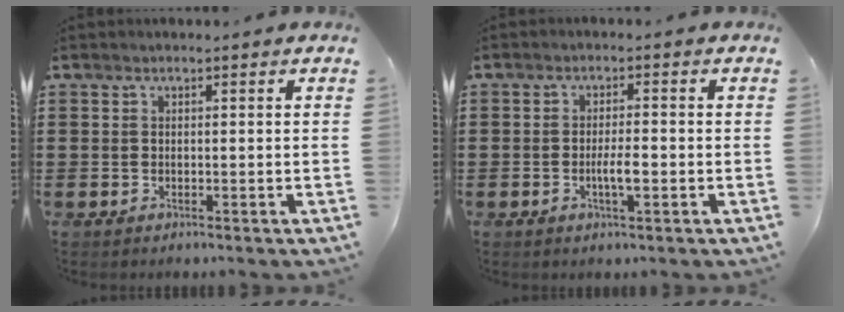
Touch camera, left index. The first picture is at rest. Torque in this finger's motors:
{"motor_torque": [0.71, 0.23, 0.09, 0.07]}